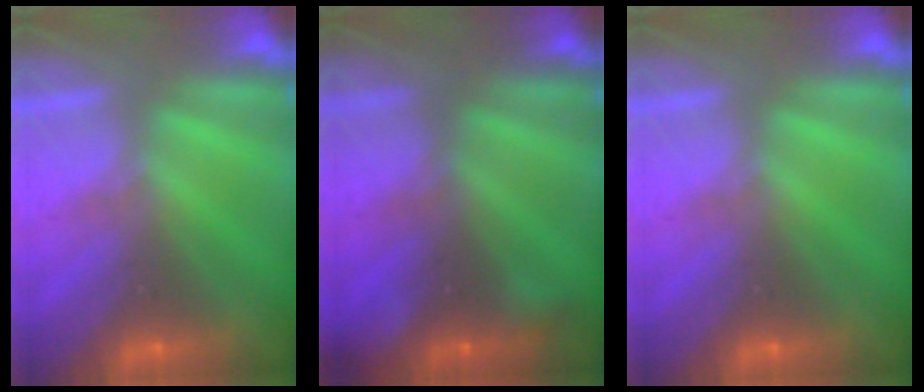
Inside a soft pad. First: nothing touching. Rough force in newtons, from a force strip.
{"total": 2.3}
{"total": 0.0}